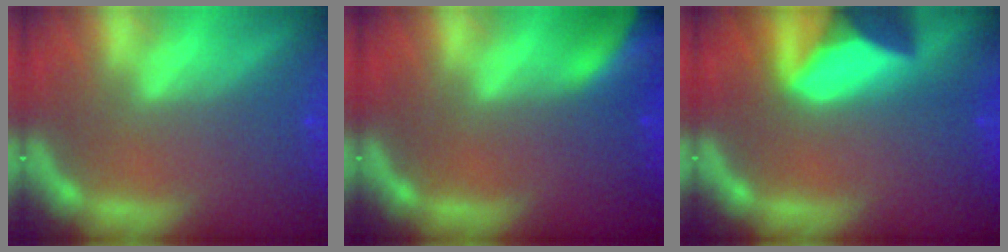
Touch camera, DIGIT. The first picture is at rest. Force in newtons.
{"total": 9.4}
{"total": 9.4}